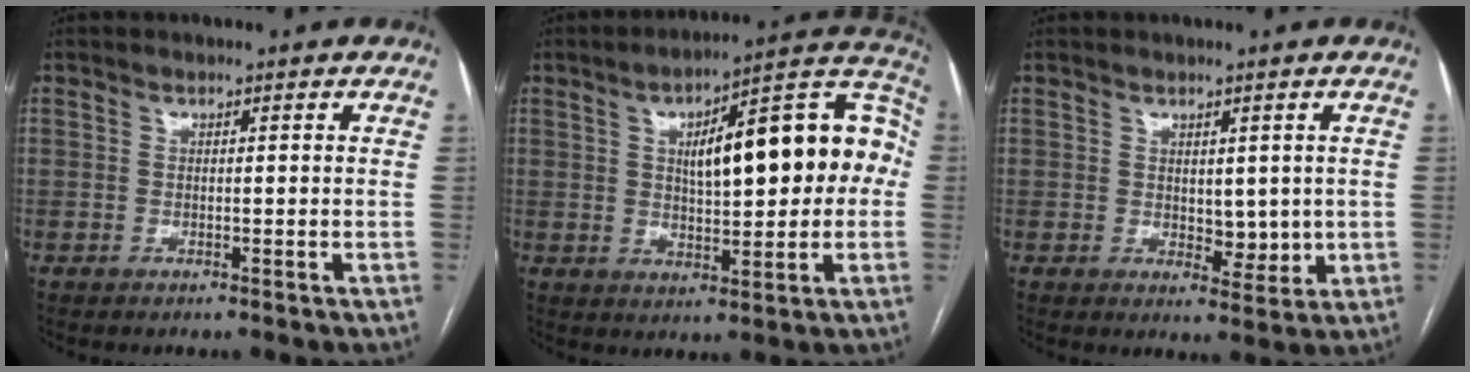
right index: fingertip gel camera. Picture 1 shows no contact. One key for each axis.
{"total": 18.4, "fx": 2.3, "fy": 5.6, "fz": 17.4, "tx": -0.240, "ty": 0.049, "tz": 0.035}
{"total": 4.3, "fx": 0.4, "fy": 2.4, "fz": 3.5, "tx": -0.043, "ty": -0.009, "tz": 0.015}